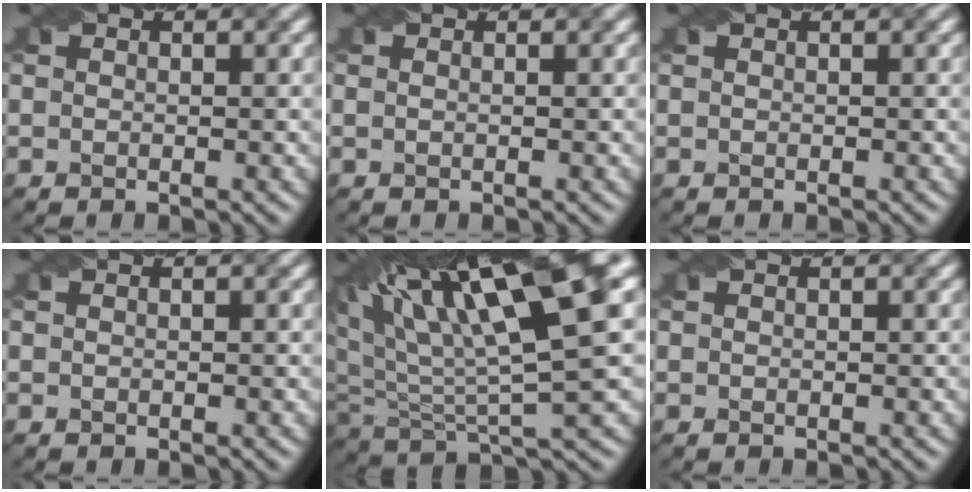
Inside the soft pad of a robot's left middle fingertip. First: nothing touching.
{"total": 0.5, "force": [0.4, 0.2, 0.3], "torque": [-0.006, -0.008, 0.000]}
{"total": 0.0}
{"total": 0.0}
{"total": 14.2, "force": [6.5, 3.3, 12.2], "torque": [-0.220, 0.014, 0.114]}
{"total": 0.0}